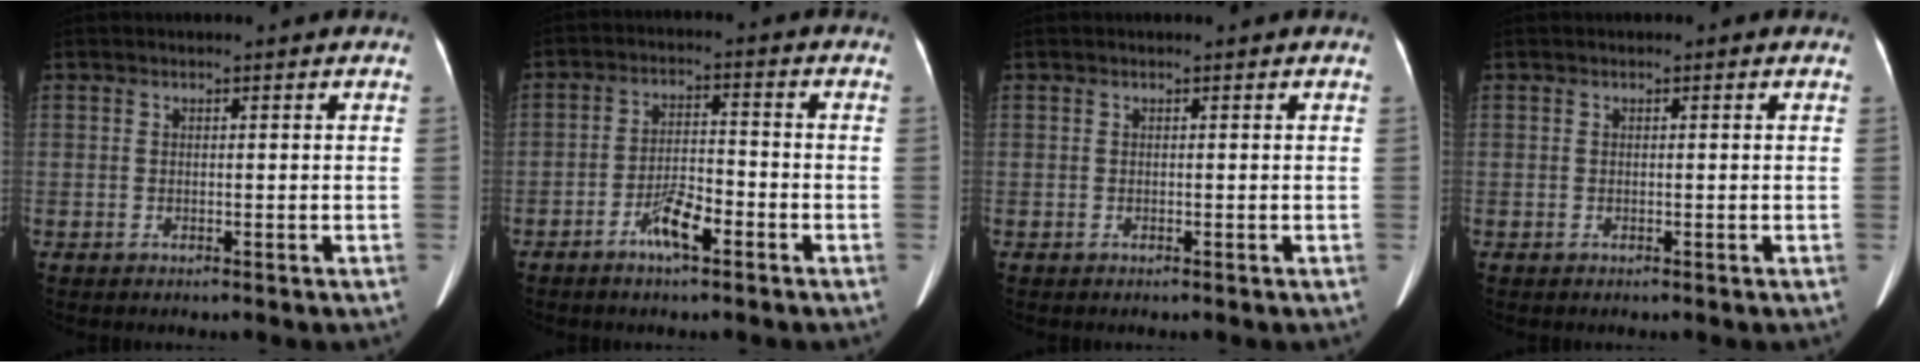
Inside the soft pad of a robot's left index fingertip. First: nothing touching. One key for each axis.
{"total": 5.4, "fx": -3.4, "fy": 1.2, "fz": 4.0, "tx": -0.082, "ty": 0.001, "tz": -0.060}
{"total": 0.0}
{"total": 0.0}